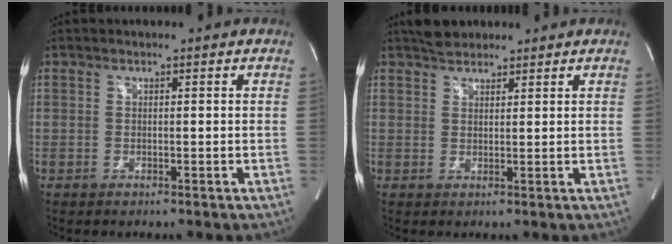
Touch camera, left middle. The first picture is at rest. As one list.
[{"total": 3.3, "force": [2.9, 1.3, 0.8], "torque": [-0.022, 0.015, 0.050]}]